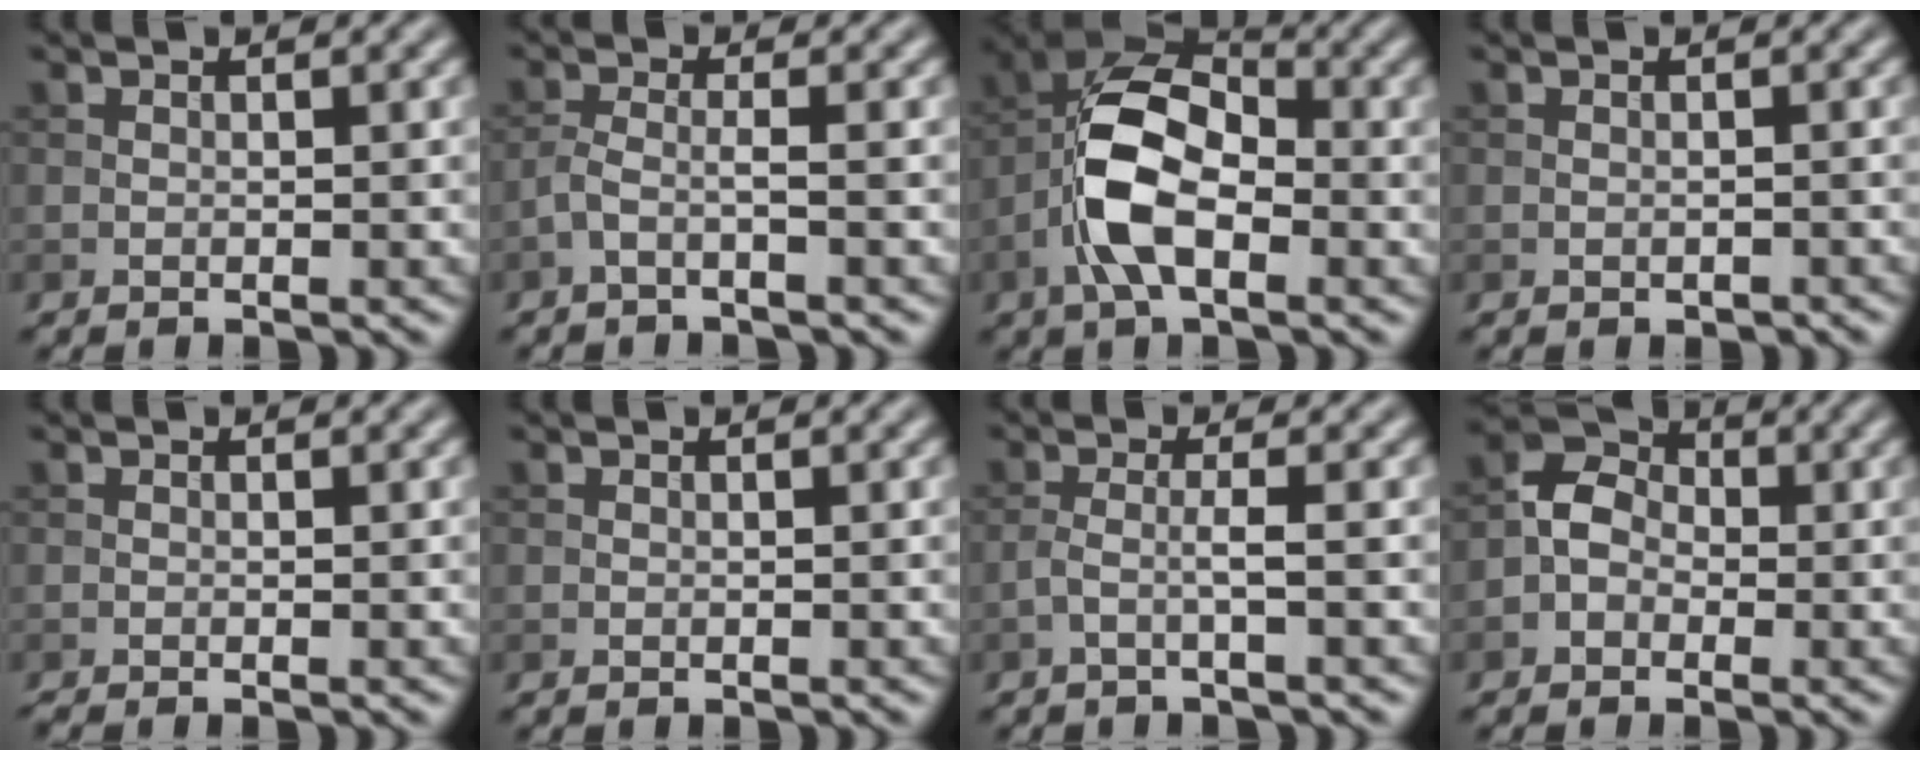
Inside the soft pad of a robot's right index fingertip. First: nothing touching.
{"total": 1.8, "force": [-1.0, 0.3, 1.5], "torque": [-0.028, 0.004, -0.029]}
{"total": 8.6, "force": [-2.3, 4.3, 7.1], "torque": [-0.141, 0.015, -0.050]}
{"total": 0.6, "force": [-0.4, 0.3, 0.3], "torque": [-0.004, -0.002, -0.005]}
{"total": 0.8, "force": [-0.4, 0.2, 0.6], "torque": [-0.009, -0.008, -0.009]}
{"total": 0.0}
{"total": 1.9, "force": [-0.6, 0.2, 1.7], "torque": [-0.031, 0.006, -0.019]}
{"total": 3.4, "force": [-0.9, 2.8, 1.8], "torque": [-0.020, 0.010, -0.027]}